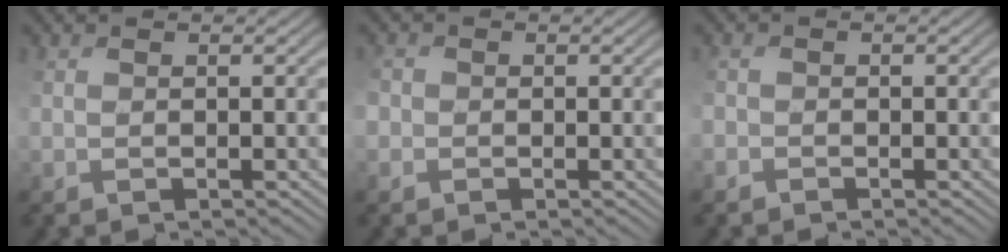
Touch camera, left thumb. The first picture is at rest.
{"total": 1.7, "force": [-0.7, 1.5, 0.3], "torque": [-0.009, 0.005, -0.015]}
{"total": 1.2, "force": [-1.0, 0.7, -0.1], "torque": [0.002, 0.000, -0.021]}